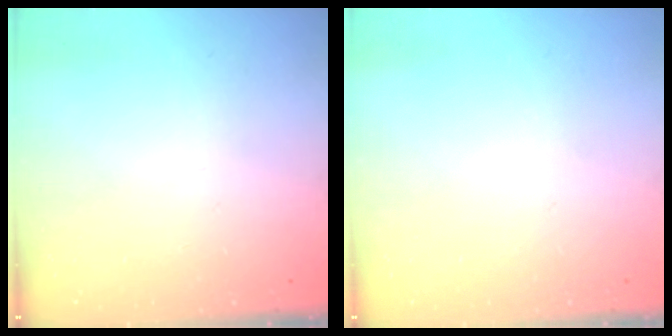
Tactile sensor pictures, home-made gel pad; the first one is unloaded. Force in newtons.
{"total": 0.0}